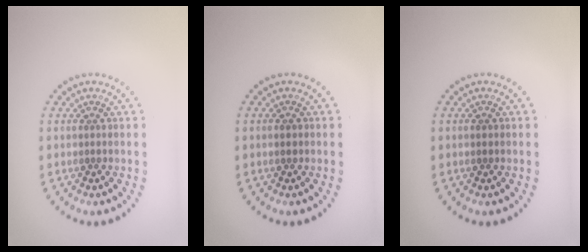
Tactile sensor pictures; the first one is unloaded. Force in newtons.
{"total": 0.7, "press": 0.7, "slide": 0.1}
{"total": 0.8, "press": 0.8, "slide": 0.1}